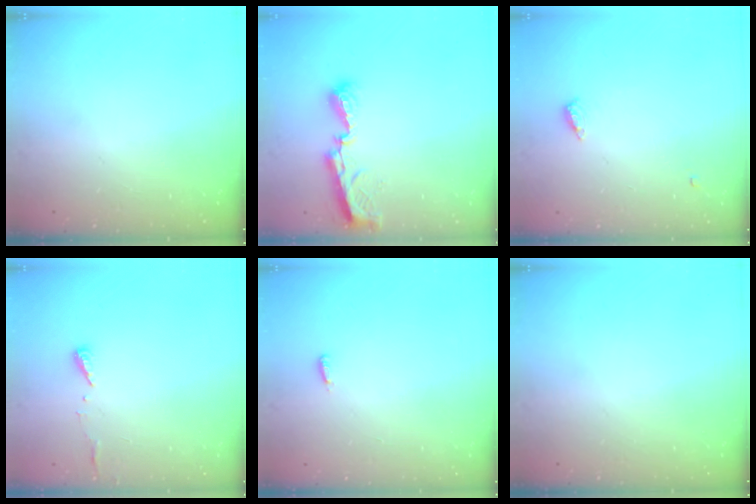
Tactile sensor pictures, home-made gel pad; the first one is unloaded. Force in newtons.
{"total": 8.6, "press": 8.6, "slide": 0.4}
{"total": 4.5, "press": 4.5, "slide": 0.4}
{"total": 6.3, "press": 6.3, "slide": 0.5}
{"total": 2.9, "press": 2.8, "slide": 0.9}
{"total": 0.0}